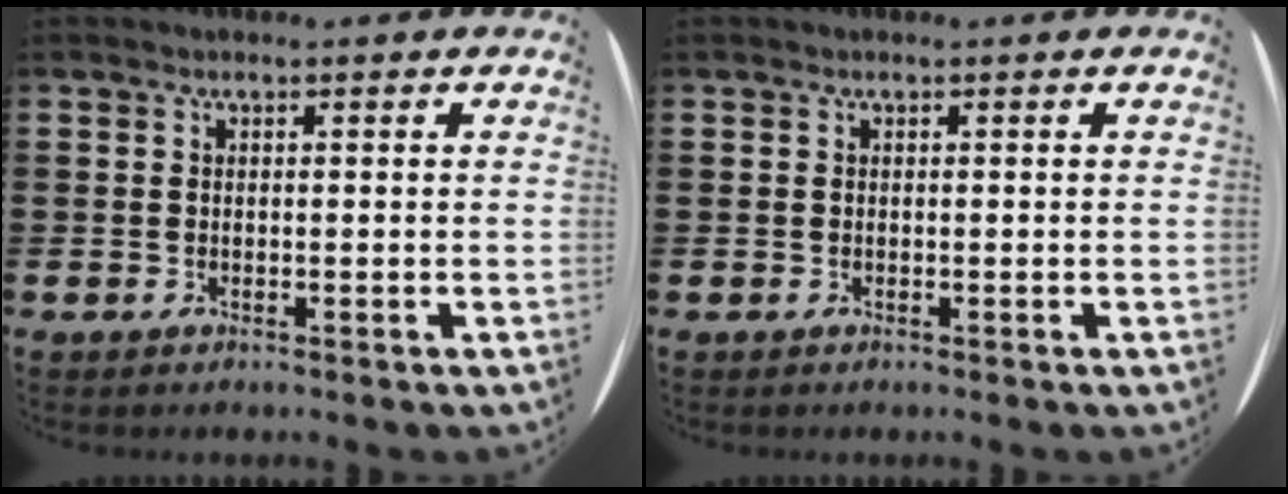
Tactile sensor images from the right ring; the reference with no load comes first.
{"total": 0.0}